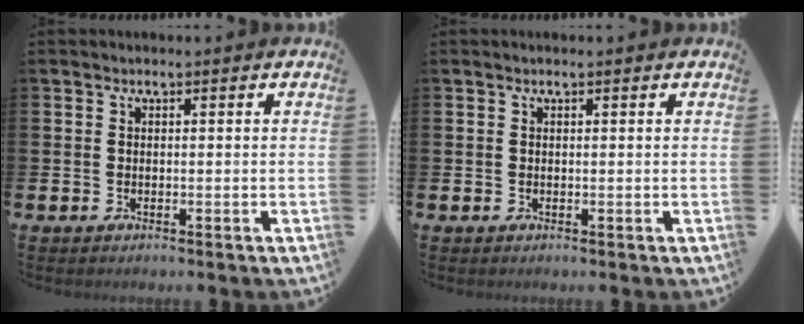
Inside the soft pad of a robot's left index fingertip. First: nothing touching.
{"total": 0.0}